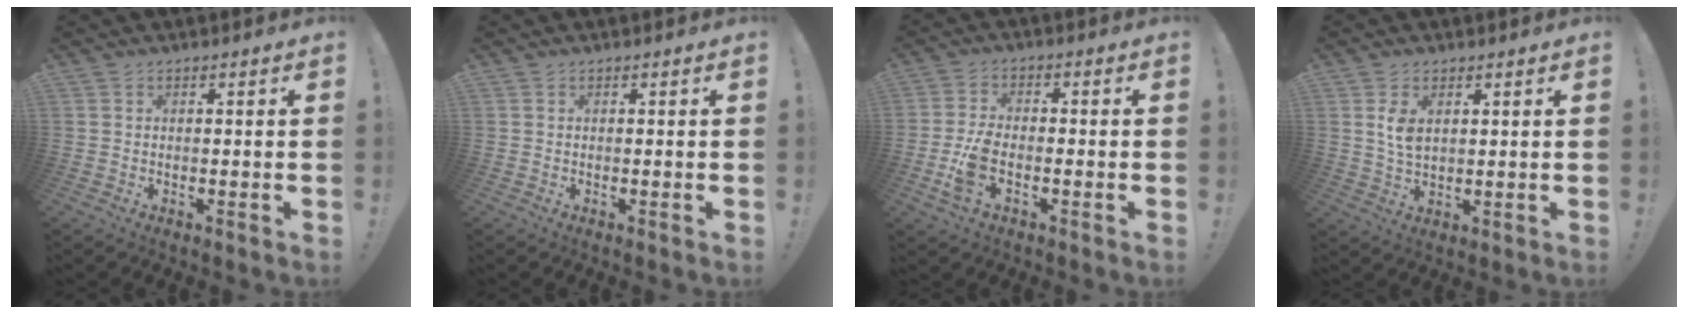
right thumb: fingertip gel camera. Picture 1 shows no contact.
{"total": 0.0}
{"total": 7.8, "force": [-2.4, 4.2, 6.1], "torque": [-0.122, -0.006, -0.041]}
{"total": 5.2, "force": [1.8, 2.9, 3.9], "torque": [-0.069, -0.009, 0.029]}